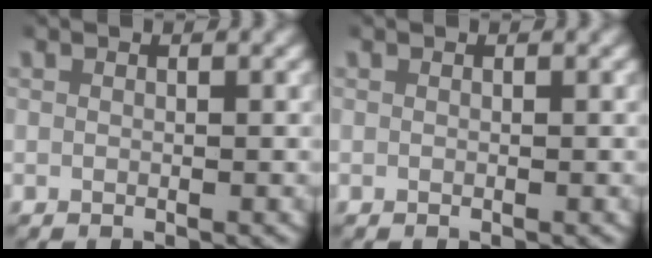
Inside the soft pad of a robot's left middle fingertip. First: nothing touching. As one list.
[{"total": 0.0}]